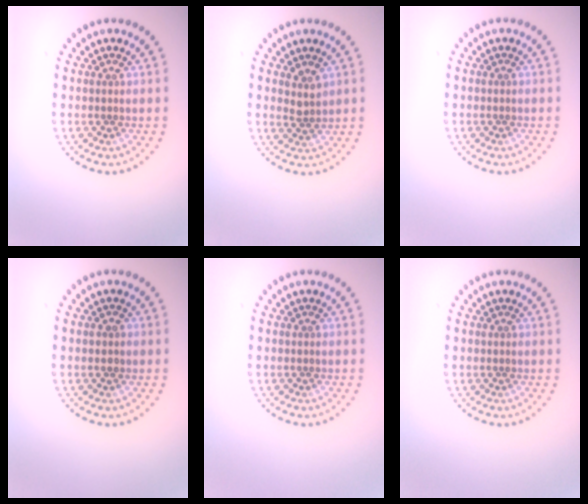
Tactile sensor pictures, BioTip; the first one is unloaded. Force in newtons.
{"total": 1.6, "press": 1.3, "slide": 1.0}
{"total": 0.0}
{"total": 0.9, "press": 0.9, "slide": 0.0}
{"total": 0.0}
{"total": 0.0}